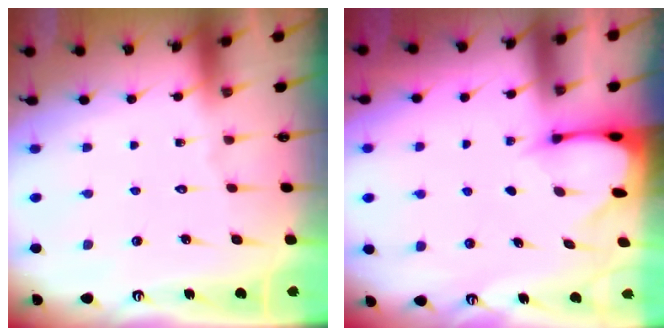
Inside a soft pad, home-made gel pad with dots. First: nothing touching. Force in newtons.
{"total": 2.4, "press": 2.4, "slide": 0.3}